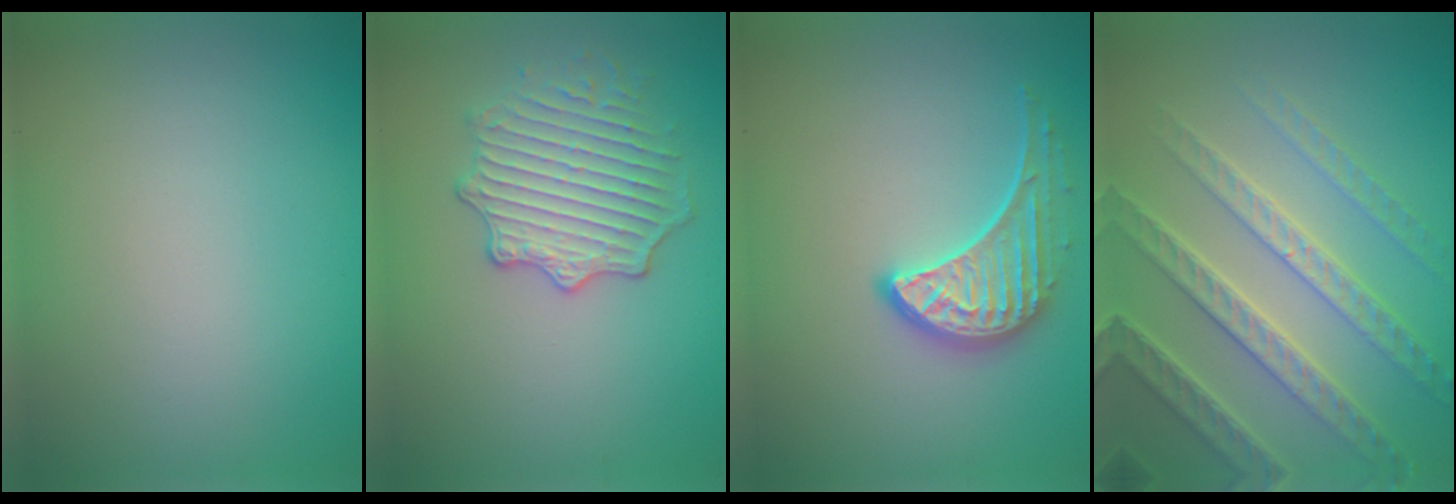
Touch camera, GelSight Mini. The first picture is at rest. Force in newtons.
{"total": 3.8, "press": 3.6, "slide": 1.2}
{"total": 3.5, "press": 3.0, "slide": 1.8}
{"total": 6.2, "press": 5.0, "slide": 3.8}